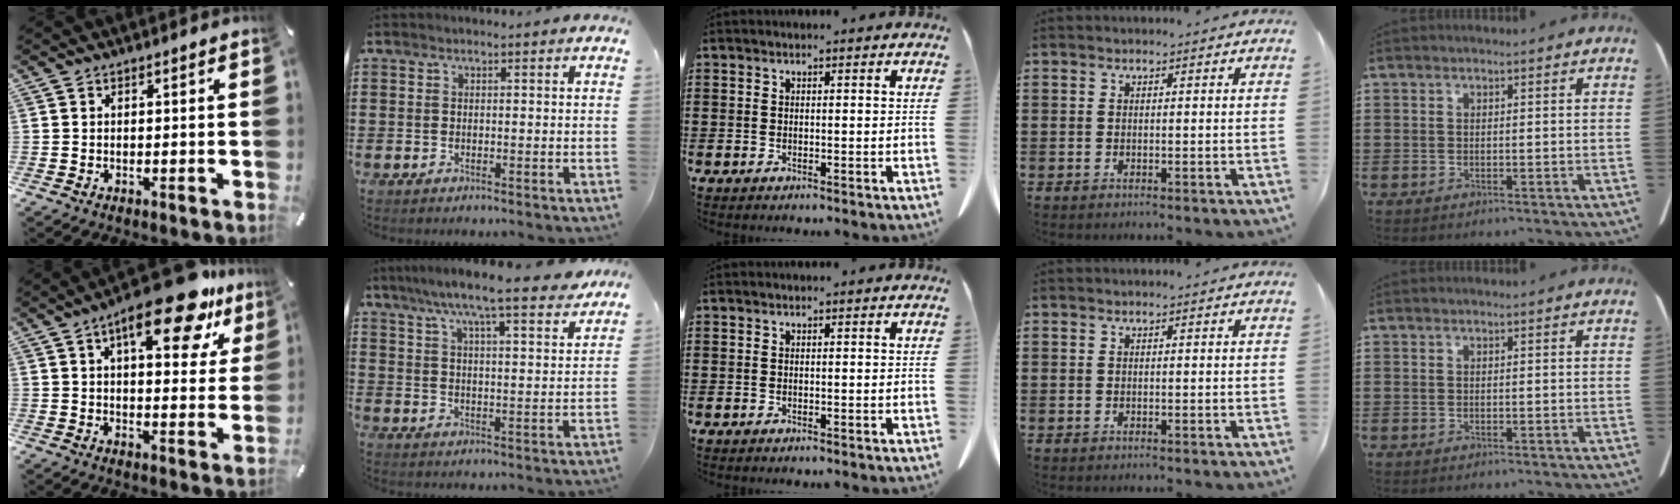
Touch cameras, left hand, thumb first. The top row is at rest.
{"thumb": {"total": 17.4, "force": [10.7, 6.3, 12.2], "torque": [-0.172, -0.052, 0.168]}, "index": {"total": 8.4, "force": [7.2, 0.2, 4.3], "torque": [-0.102, -0.032, 0.122]}}